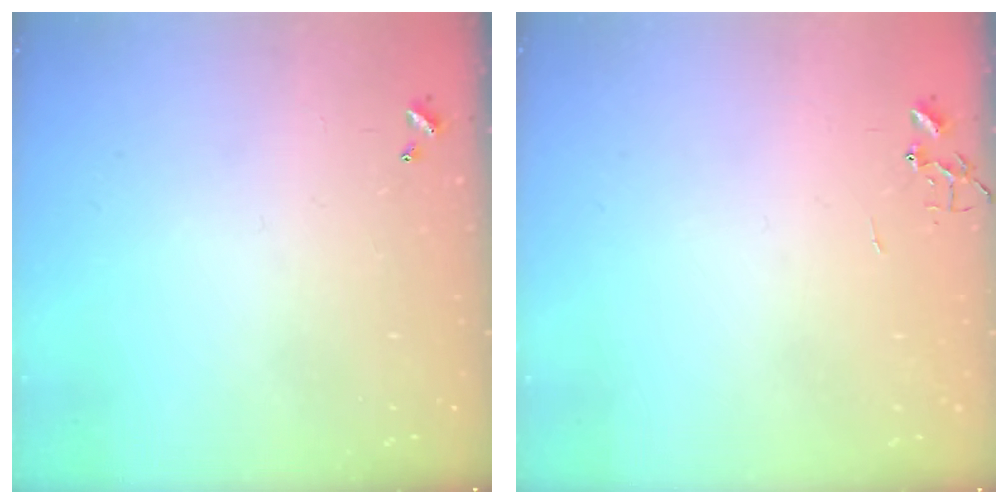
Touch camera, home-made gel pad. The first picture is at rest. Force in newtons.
{"total": 0.0}